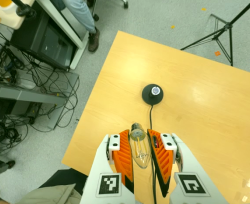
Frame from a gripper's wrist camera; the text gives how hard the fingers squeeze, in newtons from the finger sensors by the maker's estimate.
{"total": 20.8, "left": 22.3, "right": 19.4}